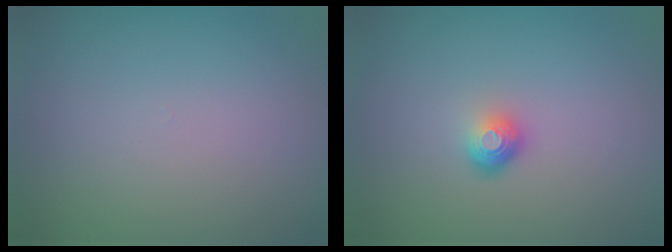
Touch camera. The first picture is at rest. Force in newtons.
{"total": 1.8, "press": 1.2, "slide": 1.4}